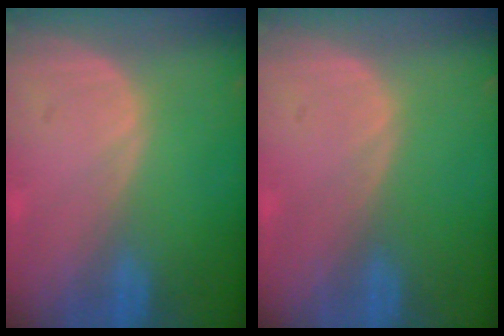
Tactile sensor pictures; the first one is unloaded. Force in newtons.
{"total": 0.0}